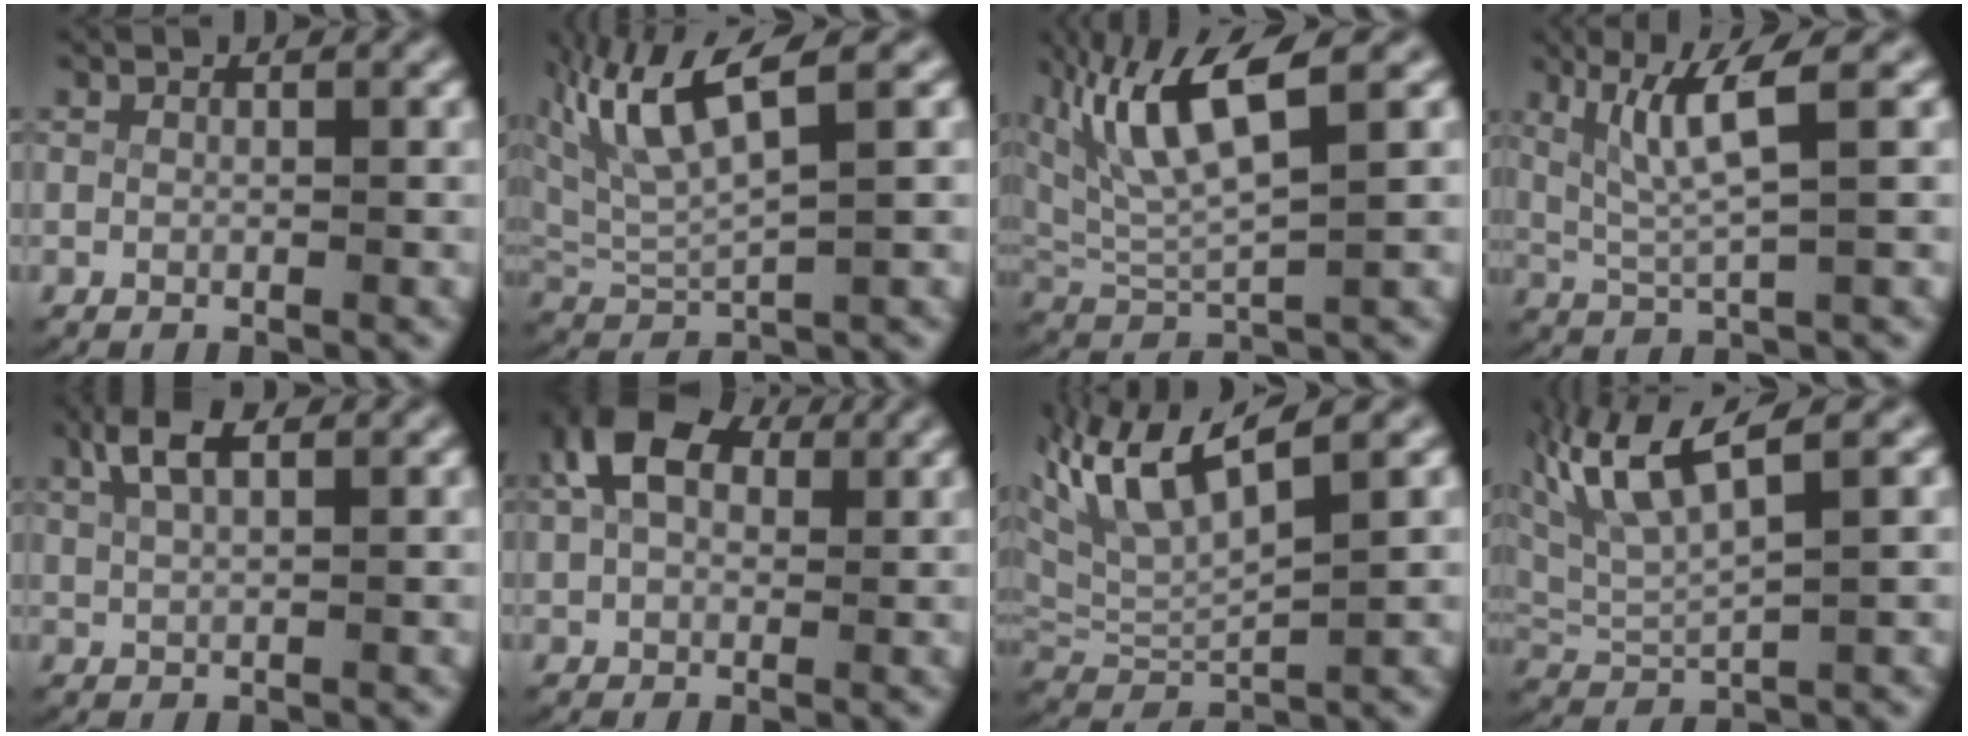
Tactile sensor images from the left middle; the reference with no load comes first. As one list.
[{"total": 6.7, "force": [2.9, 3.5, 5.0], "torque": [-0.120, 0.006, 0.053]}, {"total": 7.6, "force": [3.1, 3.6, 5.9], "torque": [-0.140, 0.006, 0.057]}, {"total": 4.8, "force": [2.1, 1.1, 4.2], "torque": [-0.080, 0.000, 0.041]}, {"total": 3.1, "force": [2.1, 0.9, 2.2], "torque": [-0.052, 0.004, 0.041]}, {"total": 6.6, "force": [2.6, 4.2, 4.3], "torque": [-0.091, 0.005, 0.040]}, {"total": 8.3, "force": [3.6, 5.0, 5.5], "torque": [-0.145, -0.006, 0.069]}, {"total": 6.0, "force": [2.8, 2.9, 4.4], "torque": [-0.110, 0.004, 0.053]}]